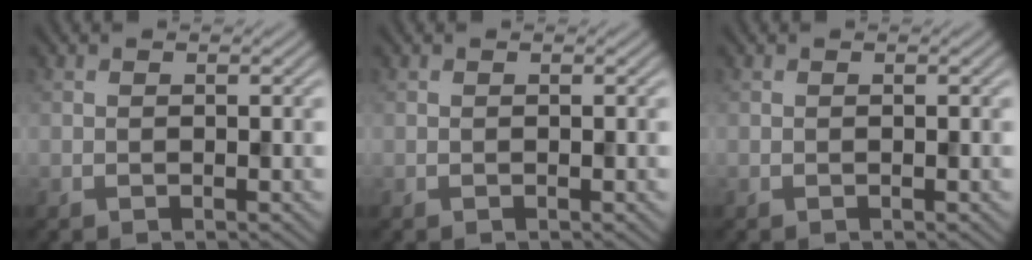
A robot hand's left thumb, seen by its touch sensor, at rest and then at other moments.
{"total": 0.0}
{"total": 0.0}